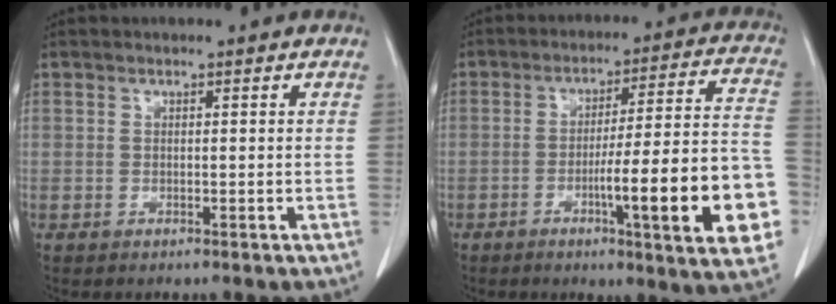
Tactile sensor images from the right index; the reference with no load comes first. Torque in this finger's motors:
{"motor_torque": [2.01, -0.13, 1.05, 0.18]}